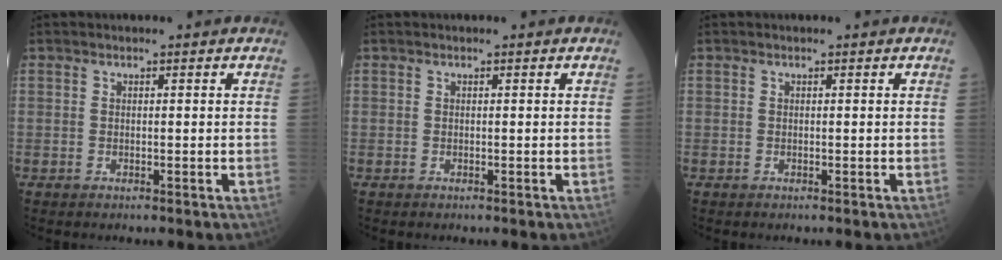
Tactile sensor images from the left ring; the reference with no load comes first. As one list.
[{"total": 0.0}, {"total": 0.0}]